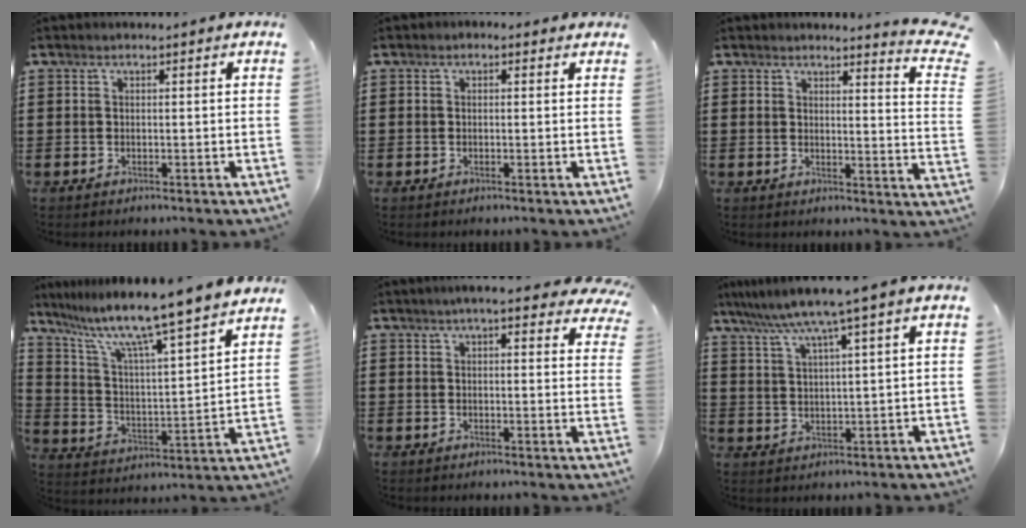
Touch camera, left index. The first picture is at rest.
{"total": 0.8, "force": [-0.3, 0.7, 0.3], "torque": [-0.006, 0.003, -0.007]}
{"total": 3.3, "force": [3.0, 0.0, 1.4], "torque": [-0.026, -0.020, 0.049]}
{"total": 10.4, "force": [8.9, -0.7, 5.4], "torque": [-0.140, -0.067, 0.143]}
{"total": 4.8, "force": [3.8, 1.1, 2.7], "torque": [-0.057, -0.004, 0.067]}
{"total": 6.4, "force": [4.3, -0.5, 4.6], "torque": [-0.104, -0.019, 0.068]}